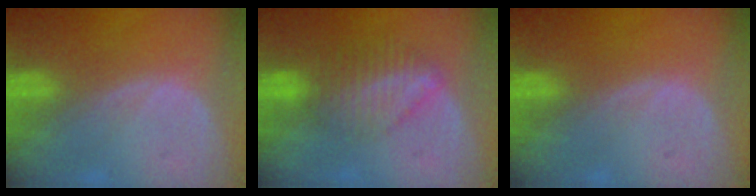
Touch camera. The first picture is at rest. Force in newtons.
{"total": 7.0, "press": 6.0, "slide": 3.6}
{"total": 0.0}